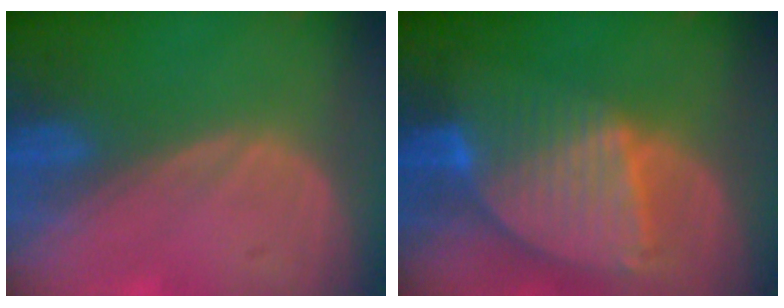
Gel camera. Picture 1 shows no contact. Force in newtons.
{"total": 9.2, "press": 7.8, "slide": 4.9}